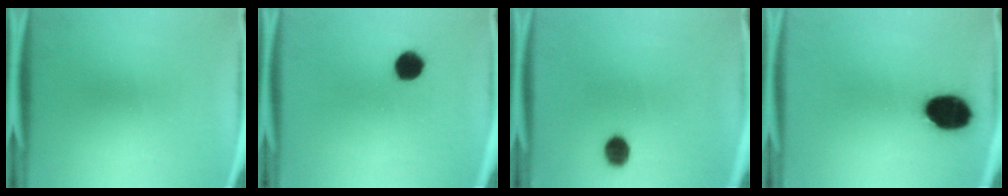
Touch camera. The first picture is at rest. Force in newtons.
{"total": 6.1}
{"total": 4.8}
{"total": 12.6}